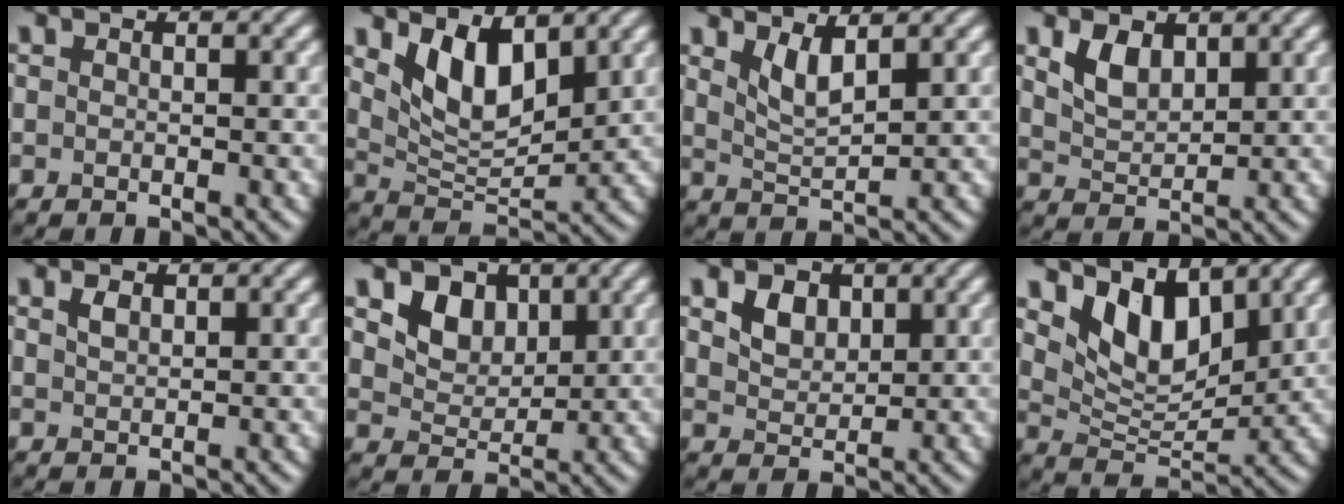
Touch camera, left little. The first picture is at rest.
{"total": 5.9, "force": [2.8, 2.9, 4.3], "torque": [-0.086, -0.015, 0.052]}
{"total": 2.6, "force": [1.6, 0.7, 1.9], "torque": [-0.040, -0.011, 0.036]}
{"total": 3.0, "force": [1.6, 1.8, 1.8], "torque": [-0.042, -0.003, 0.036]}
{"total": 1.2, "force": [0.7, 0.6, 0.7], "torque": [-0.016, 0.002, 0.015]}
{"total": 5.8, "force": [2.9, 4.3, 2.7], "torque": [-0.068, -0.006, 0.061]}
{"total": 2.9, "force": [1.4, 2.1, 1.5], "torque": [-0.035, -0.005, 0.020]}
{"total": 6.2, "force": [3.9, 3.2, 3.6], "torque": [-0.073, -0.015, 0.066]}